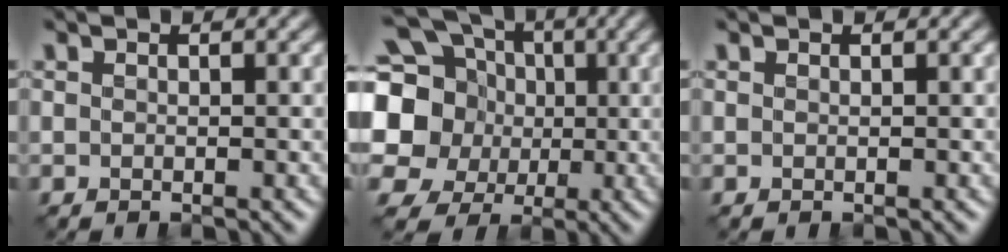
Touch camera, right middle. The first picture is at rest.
{"total": 17.8, "force": [2.7, 16.3, 6.7], "torque": [-0.192, 0.026, -0.001]}
{"total": 0.0}